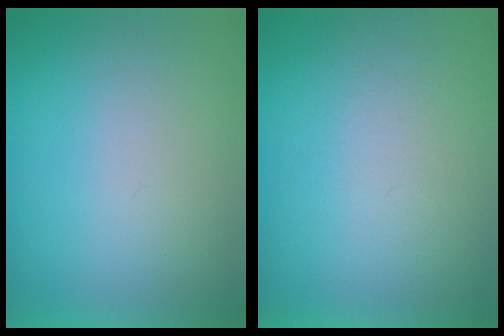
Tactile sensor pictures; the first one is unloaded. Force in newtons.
{"total": 4.2}